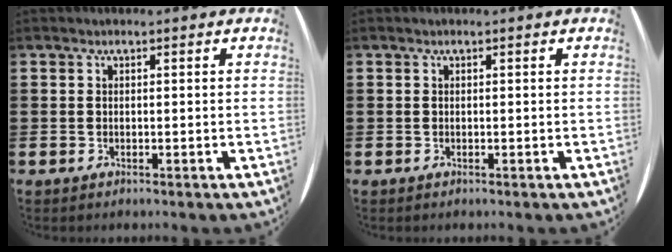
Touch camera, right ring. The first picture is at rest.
{"total": 0.0}